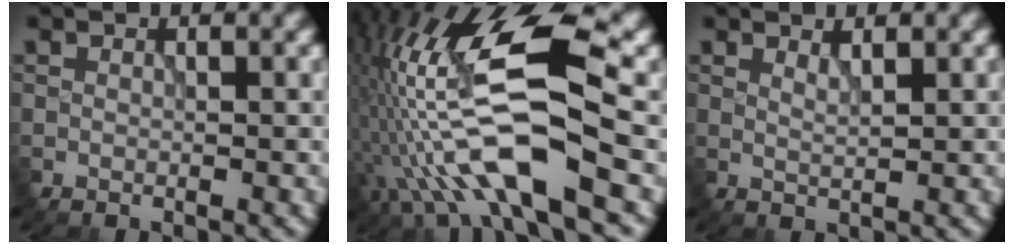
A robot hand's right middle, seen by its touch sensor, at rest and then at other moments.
{"total": 11.7, "force": [-2.0, 3.2, 11.0], "torque": [-0.209, 0.024, -0.044]}
{"total": 0.9, "force": [0.8, 0.1, 0.4], "torque": [-0.008, -0.002, 0.015]}